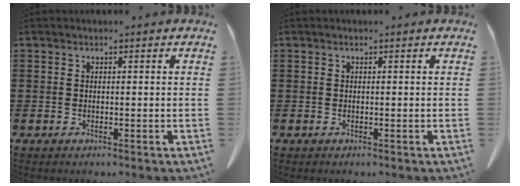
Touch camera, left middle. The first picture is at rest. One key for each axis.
{"total": 0.0}